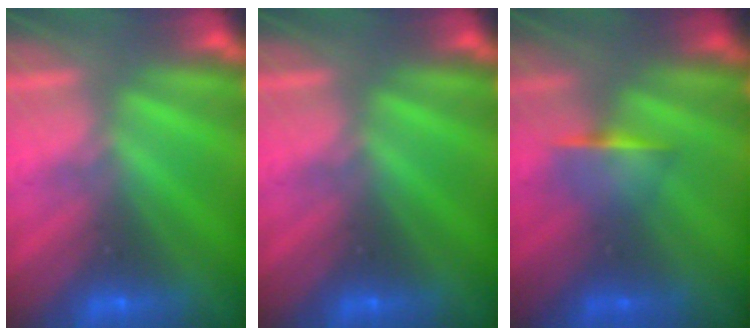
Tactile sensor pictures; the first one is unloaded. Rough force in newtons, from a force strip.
{"total": 0.0}
{"total": 1.2}